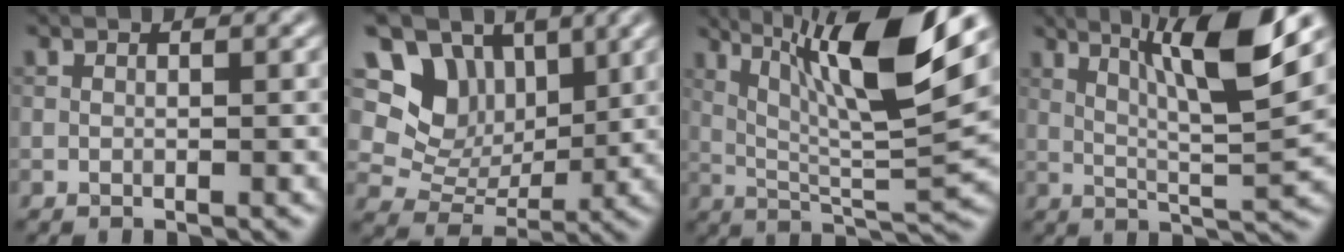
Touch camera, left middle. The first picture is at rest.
{"total": 9.4, "force": [4.5, 6.9, 4.5], "torque": [-0.089, 0.010, 0.076]}
{"total": 11.3, "force": [5.1, 2.0, 9.9], "torque": [-0.169, -0.003, 0.095]}
{"total": 9.2, "force": [4.0, 1.1, 8.1], "torque": [-0.131, 0.004, 0.073]}